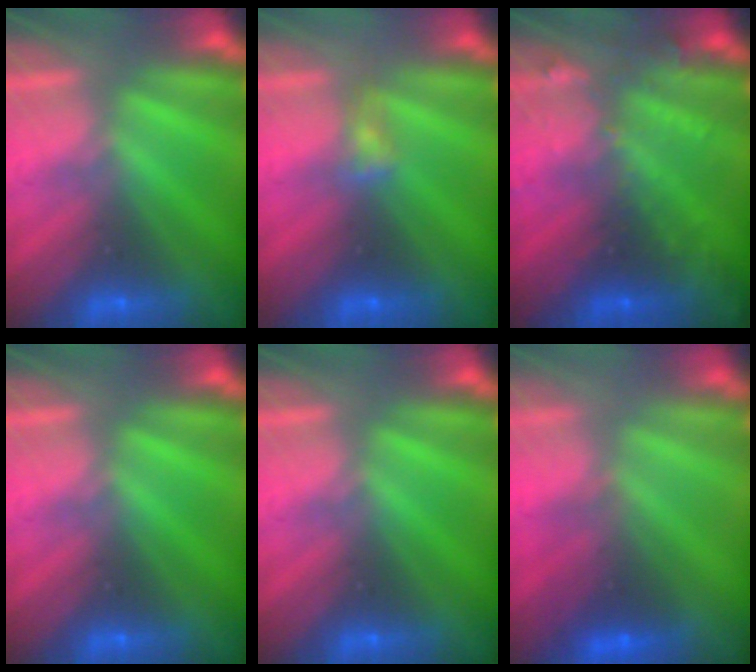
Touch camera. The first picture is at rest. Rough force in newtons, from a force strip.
{"total": 3.0}
{"total": 2.9}
{"total": 0.0}
{"total": 0.0}
{"total": 2.1}